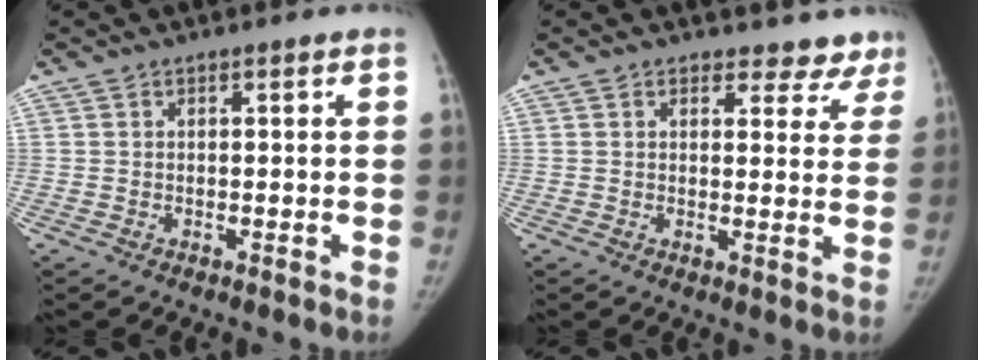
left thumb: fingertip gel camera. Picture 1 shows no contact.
{"total": 6.7, "force": [5.8, 3.2, 0.7], "torque": [0.041, -0.026, 0.051]}